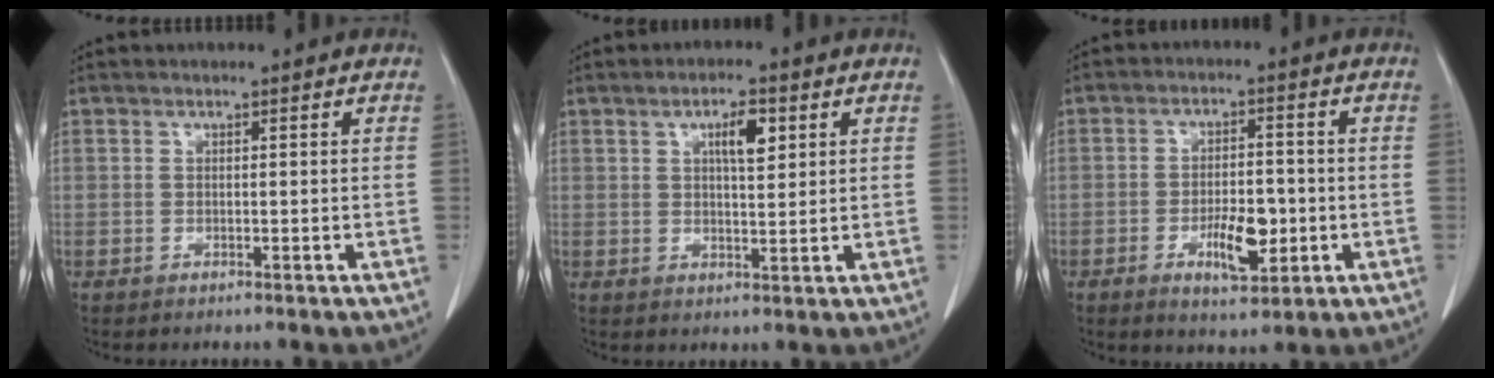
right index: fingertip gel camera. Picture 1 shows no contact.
{"total": 4.7, "force": [1.9, 1.3, 4.1], "torque": [-0.070, 0.002, 0.032]}
{"total": 7.0, "force": [-2.1, 2.7, 6.1], "torque": [-0.102, -0.001, -0.028]}